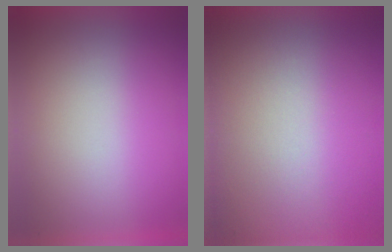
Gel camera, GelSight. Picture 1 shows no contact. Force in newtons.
{"total": 5.9}